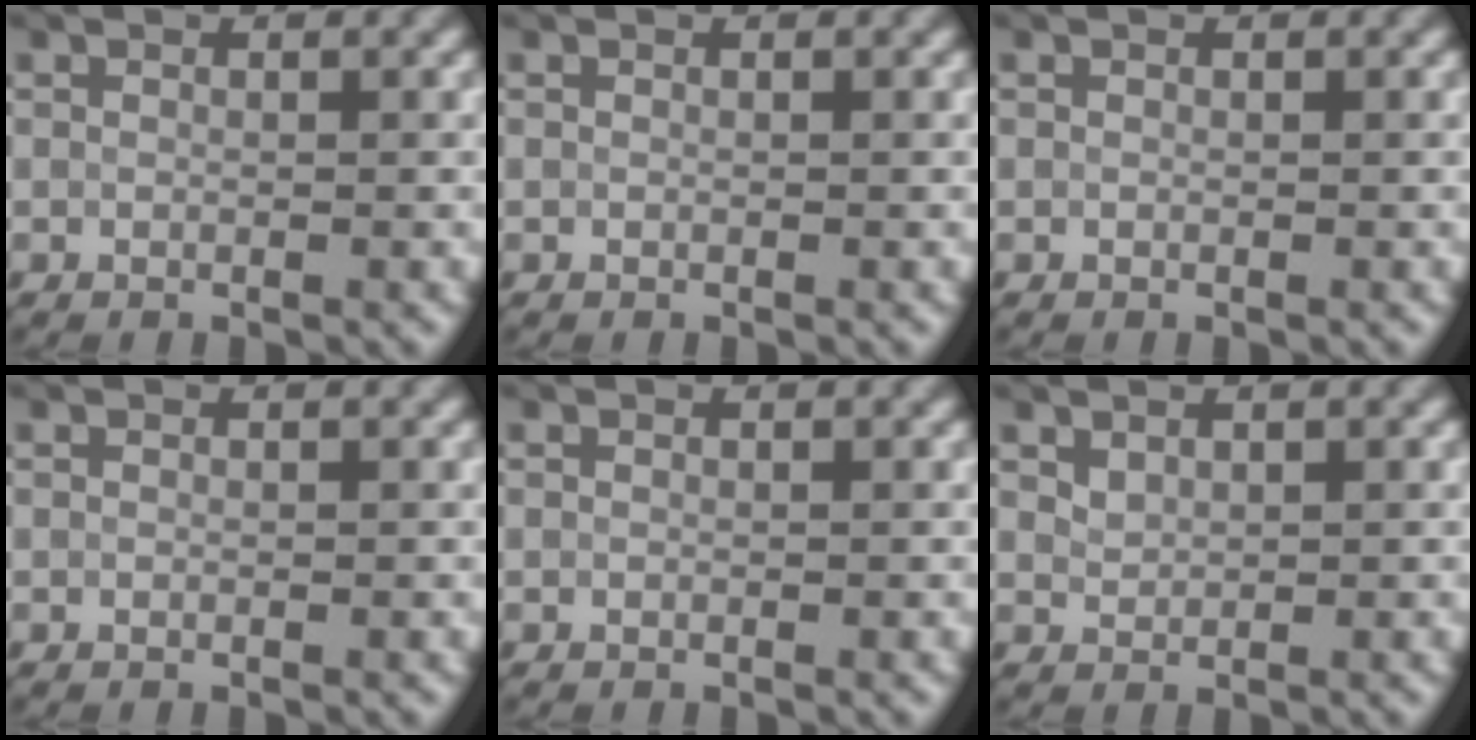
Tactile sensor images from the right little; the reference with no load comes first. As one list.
[{"total": 0.0}, {"total": 0.0}, {"total": 0.0}, {"total": 0.0}, {"total": 0.9, "force": [0.7, 0.5, 0.3], "torque": [-0.010, -0.001, 0.020]}]